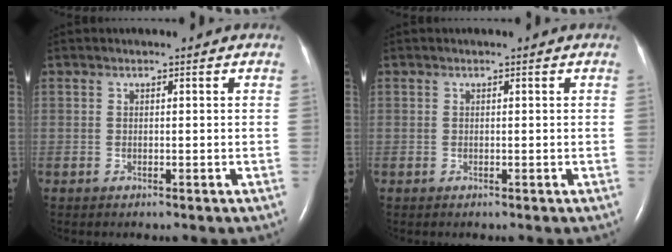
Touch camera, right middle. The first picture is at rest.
{"total": 0.0}